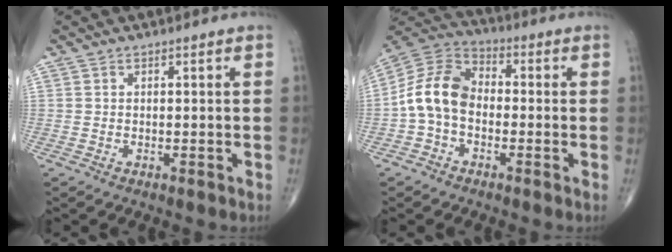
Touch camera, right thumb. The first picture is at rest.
{"total": 10.9, "force": [-1.8, 7.6, 7.6], "torque": [-0.135, 0.034, -0.049]}